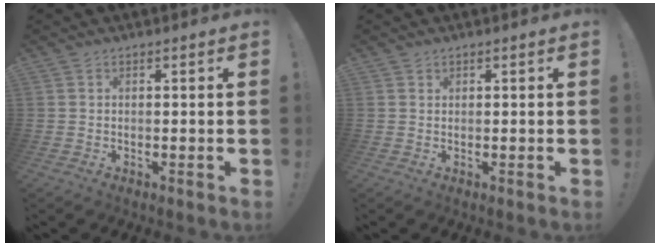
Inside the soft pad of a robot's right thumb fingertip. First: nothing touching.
{"total": 0.7, "force": [0.6, 0.3, 0.1], "torque": [0.001, -0.002, 0.012]}